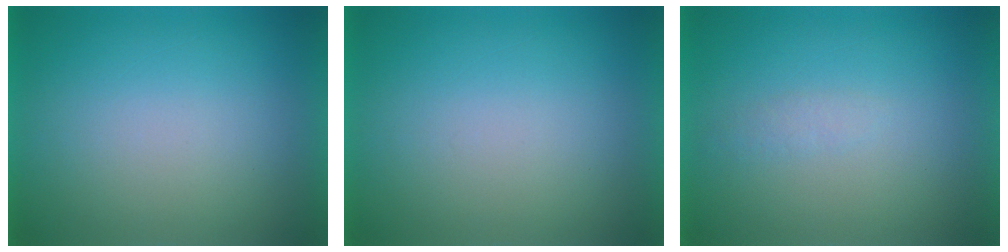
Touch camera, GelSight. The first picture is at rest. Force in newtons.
{"total": 0.0}
{"total": 1.3}